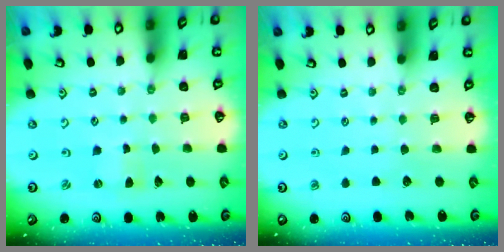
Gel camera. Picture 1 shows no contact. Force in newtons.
{"total": 0.0}